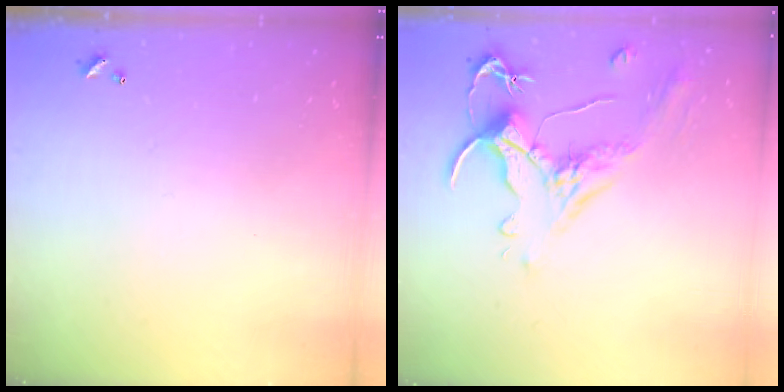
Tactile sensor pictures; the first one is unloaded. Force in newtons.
{"total": 1.6, "press": 1.0, "slide": 1.2}